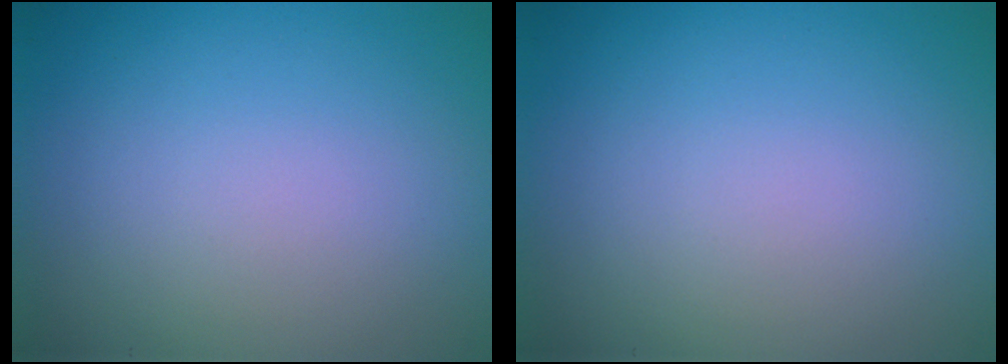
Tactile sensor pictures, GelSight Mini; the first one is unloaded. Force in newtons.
{"total": 0.0}